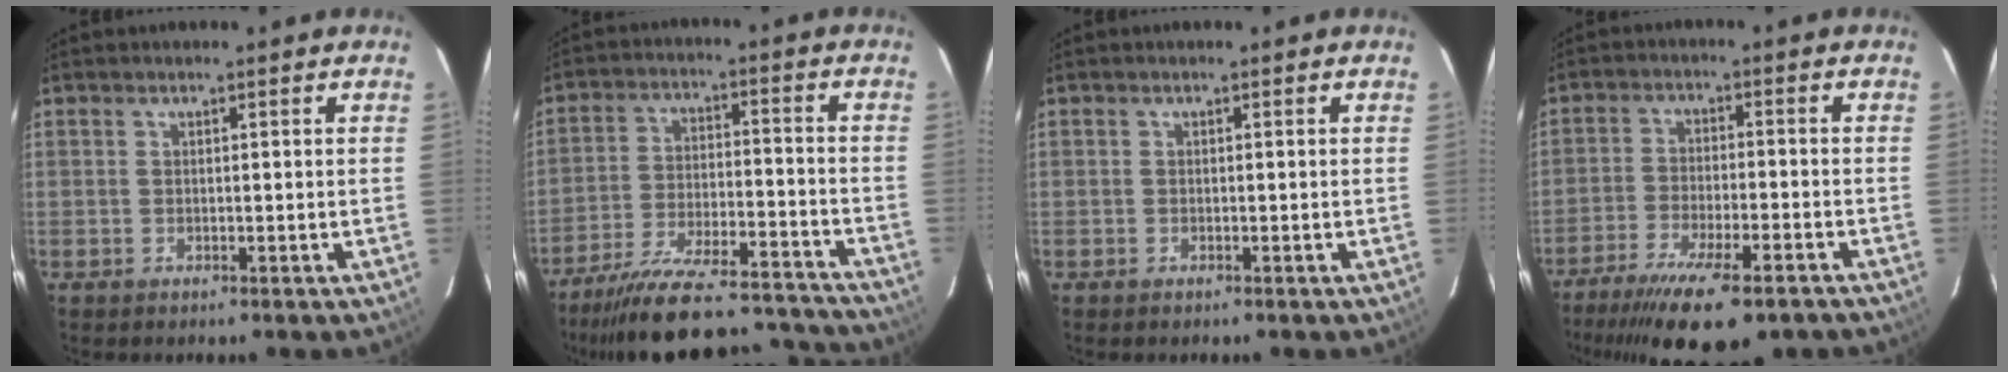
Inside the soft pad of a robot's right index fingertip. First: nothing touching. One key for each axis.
{"total": 26.0, "fx": -23.3, "fy": 6.2, "fz": 9.5, "tx": -0.181, "ty": -0.006, "tz": -0.321}
{"total": 0.0}
{"total": 17.4, "fx": -12.8, "fy": 4.7, "fz": 10.8, "tx": -0.216, "ty": -0.050, "tz": -0.203}